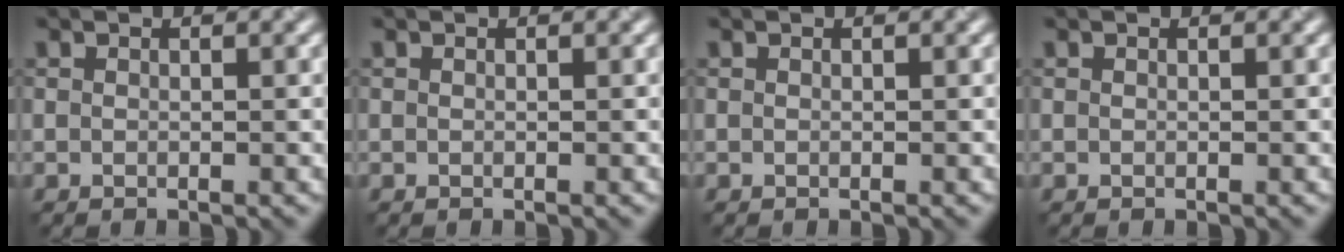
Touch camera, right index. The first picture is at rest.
{"total": 0.0}
{"total": 0.0}
{"total": 0.0}